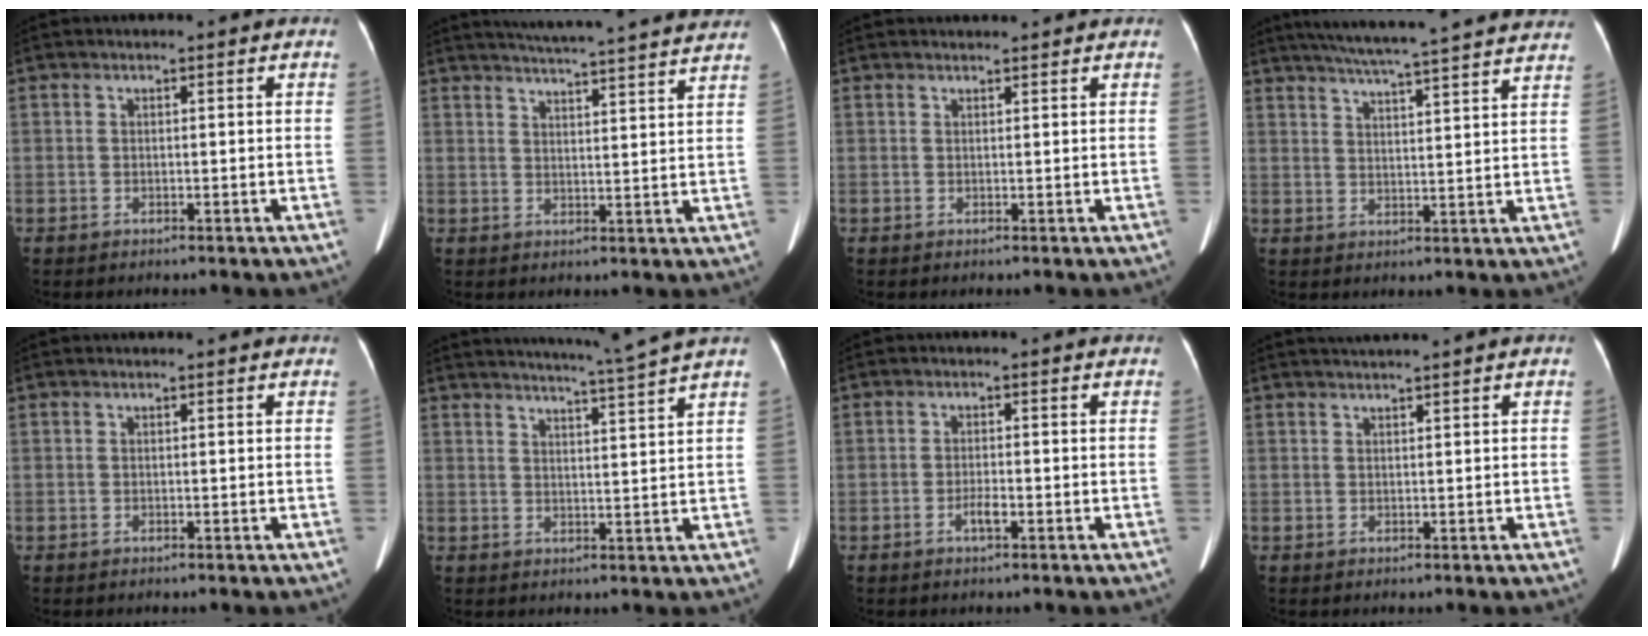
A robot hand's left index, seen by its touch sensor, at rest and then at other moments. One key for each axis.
{"total": 20.2, "fx": 18.8, "fy": -0.1, "fz": 7.5, "tx": -0.119, "ty": -0.010, "tz": 0.234}
{"total": 2.2, "fx": 2.2, "fy": 0.2, "fz": 0.4, "tx": -0.009, "ty": 0.021, "tz": 0.031}
{"total": 23.5, "fx": 21.1, "fy": 0.5, "fz": 10.4, "tx": -0.169, "ty": 0.003, "tz": 0.270}
{"total": 0.6, "fx": 0.6, "fy": 0.0, "fz": 0.1, "tx": -0.004, "ty": 0.001, "tz": 0.005}
{"total": 9.4, "fx": 8.3, "fy": -2.7, "fz": 3.3, "tx": -0.055, "ty": -0.029, "tz": 0.112}
{"total": 1.8, "fx": -1.0, "fy": 0.3, "fz": 1.5, "tx": -0.029, "ty": -0.001, "tz": -0.018}
{"total": 2.3, "fx": 1.9, "fy": -0.8, "fz": 0.9, "tx": -0.013, "ty": 0.013, "tz": 0.037}